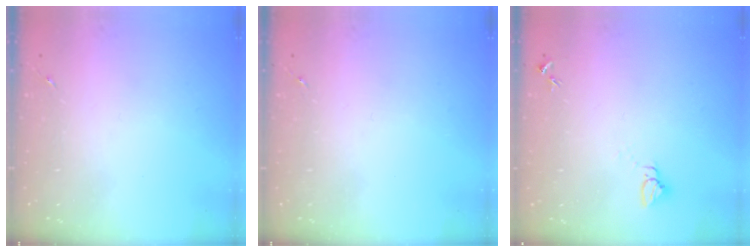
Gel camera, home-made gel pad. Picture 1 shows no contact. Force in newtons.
{"total": 0.0}
{"total": 2.8, "press": 2.8, "slide": 0.1}